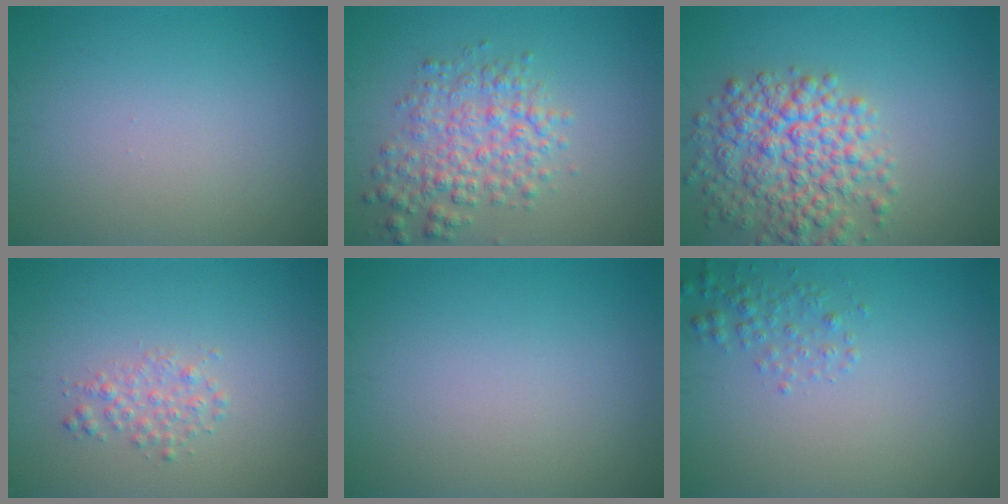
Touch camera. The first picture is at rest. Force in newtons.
{"total": 4.5, "press": 4.5, "slide": 0.1}
{"total": 6.8, "press": 6.8, "slide": 0.3}
{"total": 1.6, "press": 1.6, "slide": 0.1}
{"total": 0.0}
{"total": 1.6, "press": 1.6, "slide": 0.1}